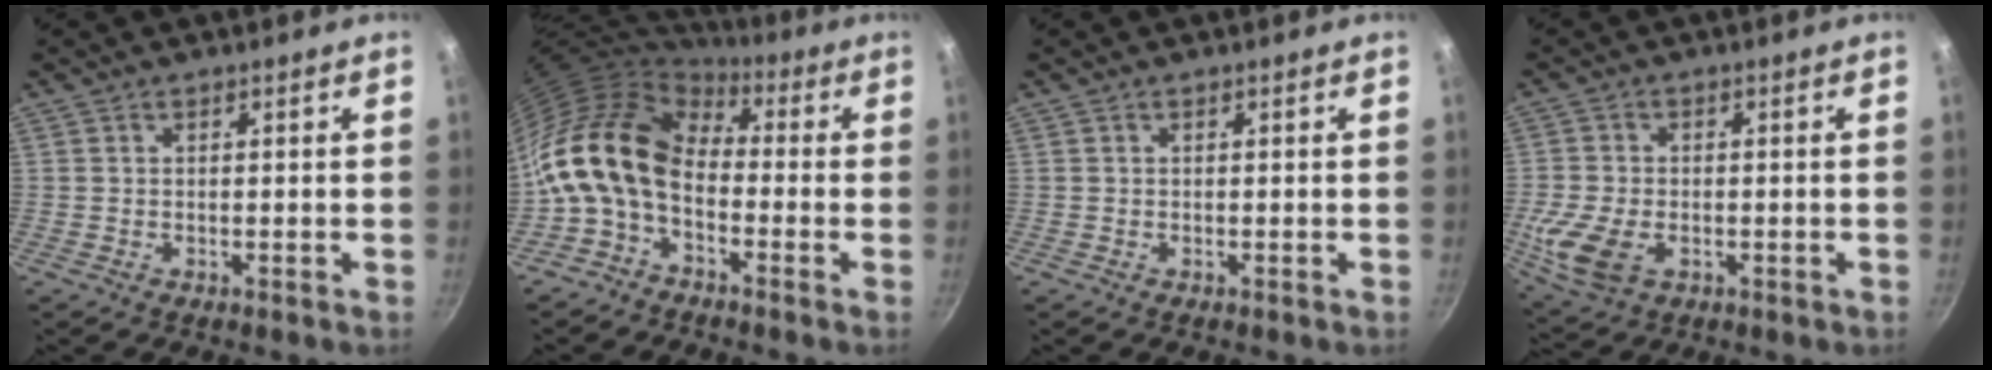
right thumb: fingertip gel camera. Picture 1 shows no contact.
{"total": 15.4, "force": [-1.1, 10.4, 11.2], "torque": [-0.208, 0.030, -0.042]}
{"total": 0.0}
{"total": 9.5, "force": [-2.3, 6.2, 6.8], "torque": [-0.141, -0.003, -0.036]}